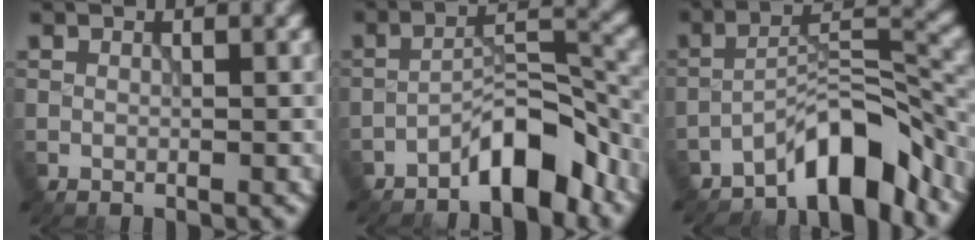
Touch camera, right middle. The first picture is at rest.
{"total": 5.7, "force": [-4.2, 1.6, 3.6], "torque": [-0.047, 0.018, -0.076]}
{"total": 7.0, "force": [-5.6, 1.8, 3.9], "torque": [-0.049, 0.019, -0.097]}